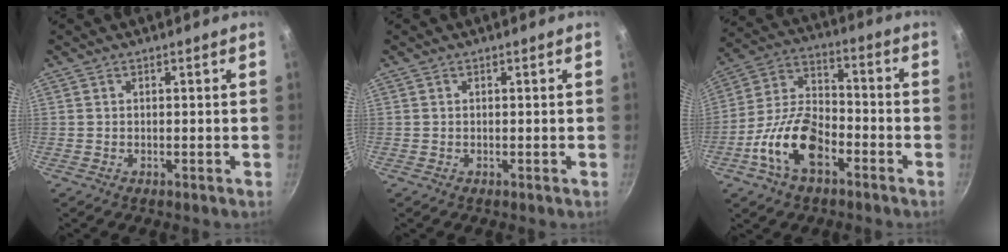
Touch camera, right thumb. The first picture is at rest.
{"total": 0.0}
{"total": 14.5, "force": [-6.4, 7.9, 10.4], "torque": [-0.182, 0.046, -0.131]}